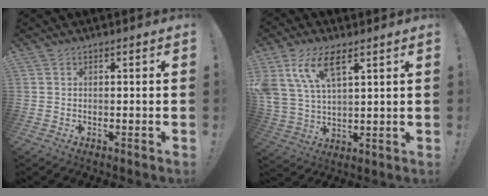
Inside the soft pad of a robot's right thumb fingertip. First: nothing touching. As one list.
[{"total": 12.1, "force": [6.8, 5.2, 8.6], "torque": [-0.183, -0.018, 0.126]}]